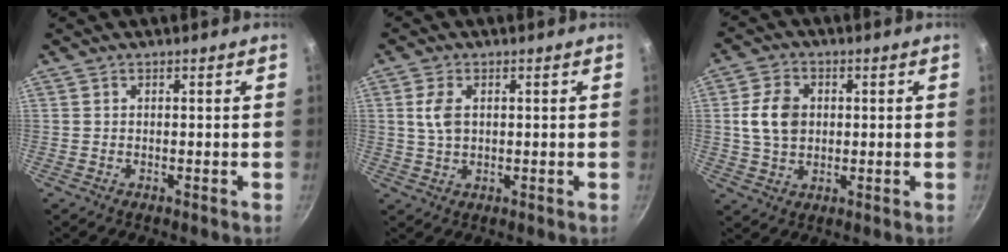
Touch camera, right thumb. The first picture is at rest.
{"total": 4.7, "force": [1.1, 2.9, 3.6], "torque": [-0.070, 0.000, 0.021]}
{"total": 8.4, "force": [1.0, 6.2, 5.6], "torque": [-0.094, 0.006, 0.016]}